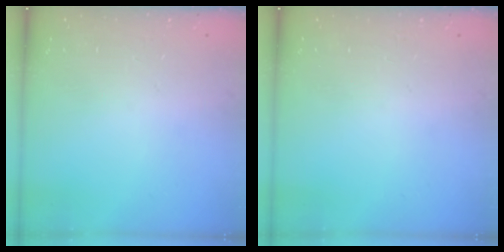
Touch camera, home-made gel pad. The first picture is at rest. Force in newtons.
{"total": 0.0}